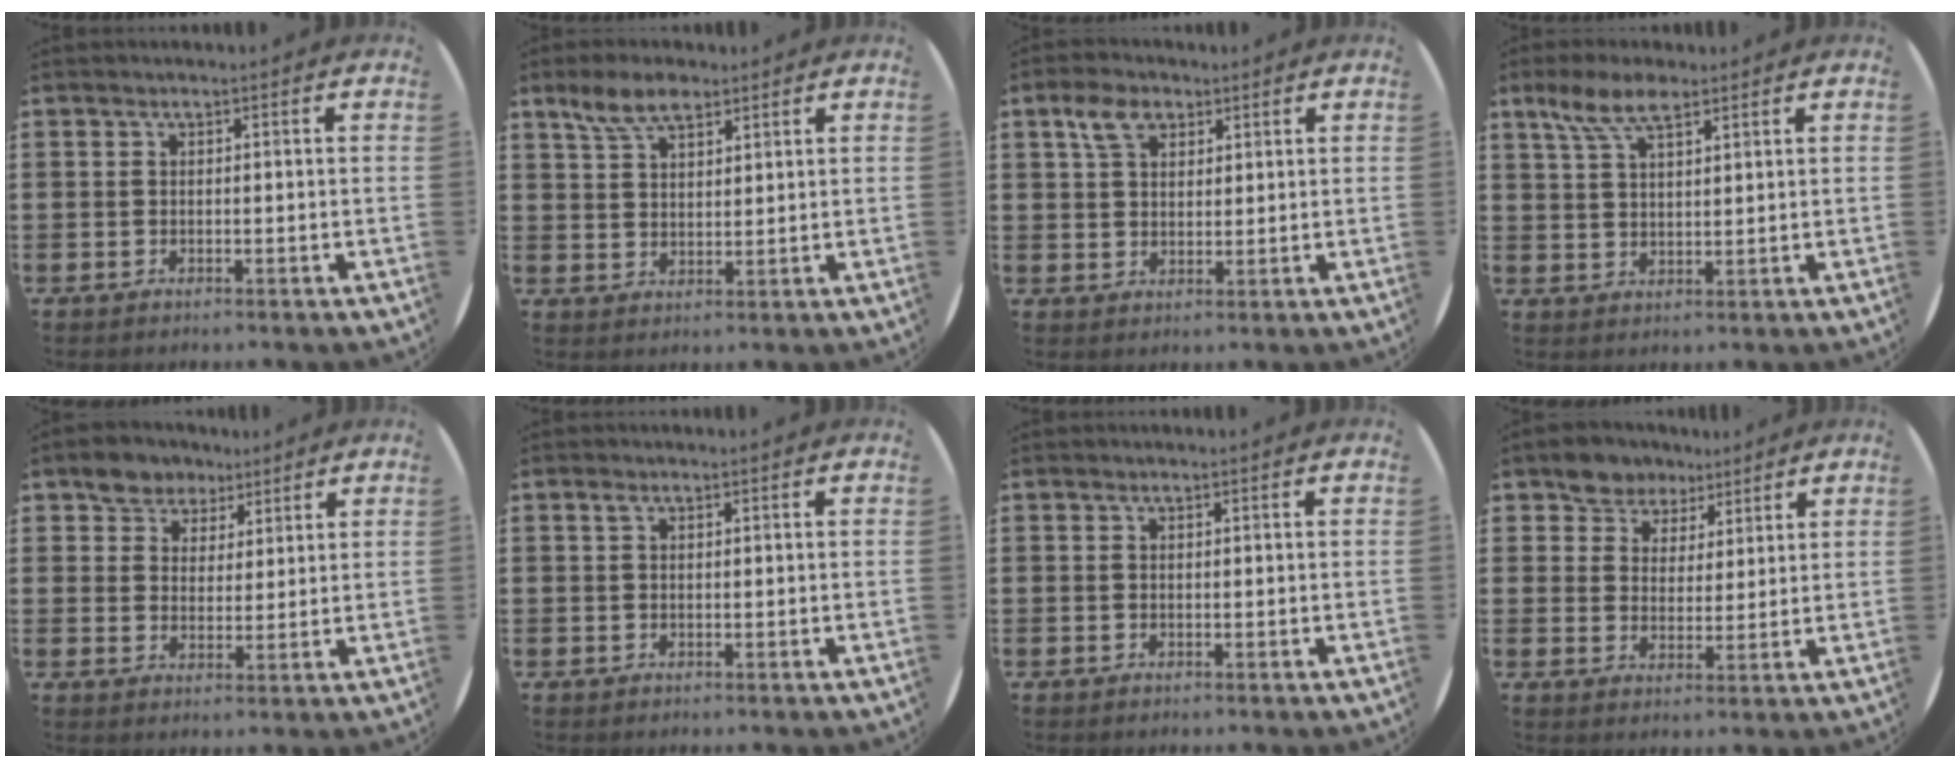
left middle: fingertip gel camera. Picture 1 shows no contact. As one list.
[{"total": 5.8, "force": [4.2, 2.6, 2.9], "torque": [-0.059, 0.000, 0.076]}, {"total": 4.5, "force": [2.9, 2.8, 2.1], "torque": [-0.042, 0.007, 0.051]}, {"total": 6.1, "force": [4.2, 2.3, 3.8], "torque": [-0.083, 0.003, 0.075]}, {"total": 4.8, "force": [3.8, 3.0, -0.2], "torque": [-0.008, 0.002, 0.070]}, {"total": 0.7, "force": [0.3, 0.6, 0.3], "torque": [0.002, 0.000, 0.005]}, {"total": 0.0}, {"total": 5.4, "force": [4.5, 2.9, -0.3], "torque": [-0.019, -0.005, 0.083]}]